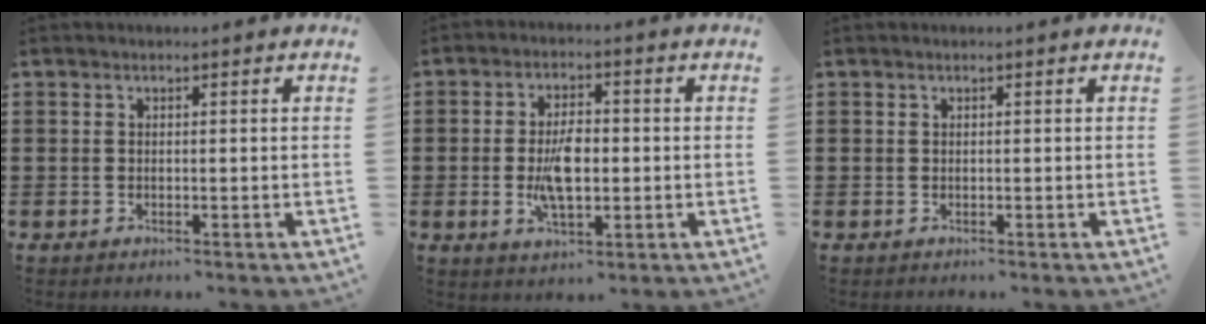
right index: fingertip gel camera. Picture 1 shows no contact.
{"total": 6.8, "force": [-0.7, 3.2, 5.9], "torque": [-0.119, -0.004, -0.019]}
{"total": 0.0}